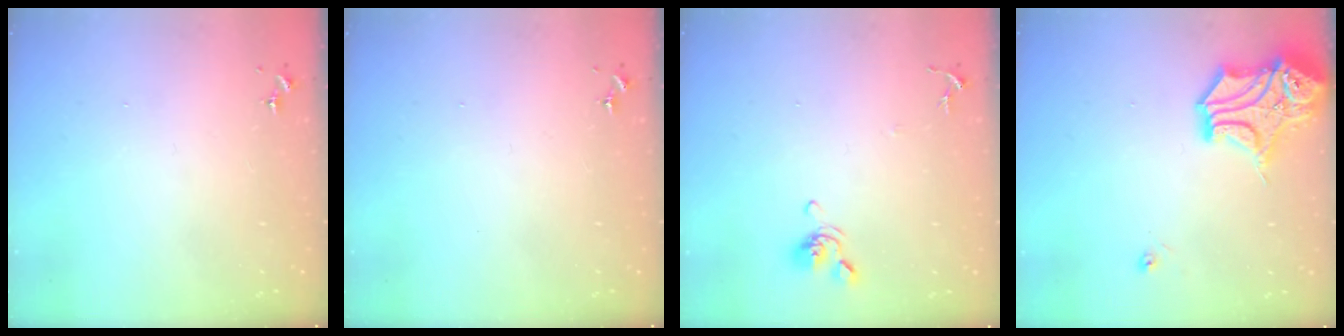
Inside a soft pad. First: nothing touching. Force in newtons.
{"total": 0.0}
{"total": 6.8, "press": 6.7, "slide": 1.0}
{"total": 16.0, "press": 15.9, "slide": 2.2}